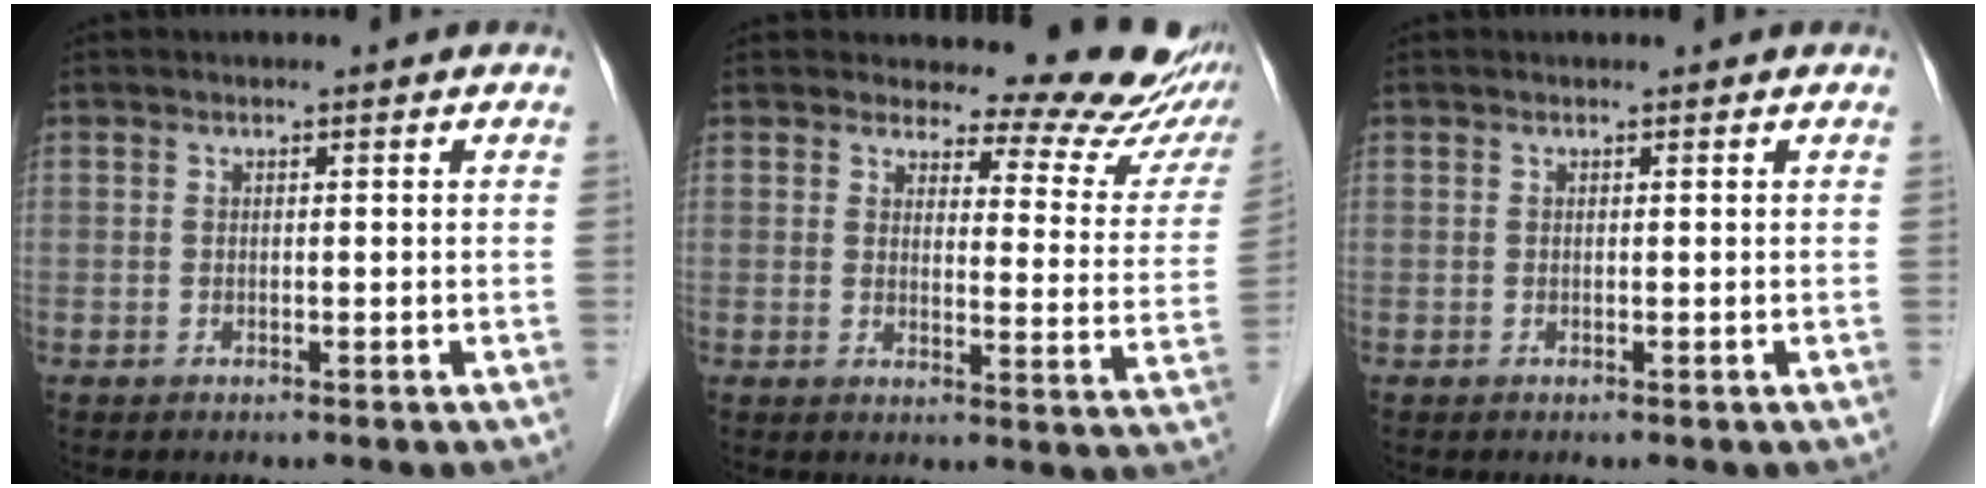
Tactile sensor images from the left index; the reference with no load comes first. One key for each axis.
{"total": 14.0, "fx": 13.3, "fy": 2.8, "fz": 3.4, "tx": -0.019, "ty": -0.075, "tz": 0.130}
{"total": 0.7, "fx": 0.7, "fy": 0.1, "fz": 0.1, "tx": -0.007, "ty": 0.010, "tz": 0.009}